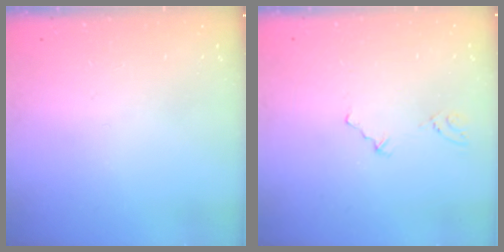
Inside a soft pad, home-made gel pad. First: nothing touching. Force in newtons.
{"total": 1.6, "press": 1.2, "slide": 1.0}